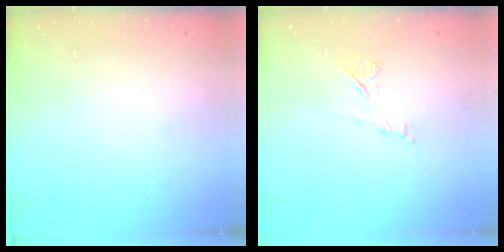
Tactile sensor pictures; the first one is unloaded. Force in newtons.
{"total": 6.6, "press": 6.5, "slide": 0.9}